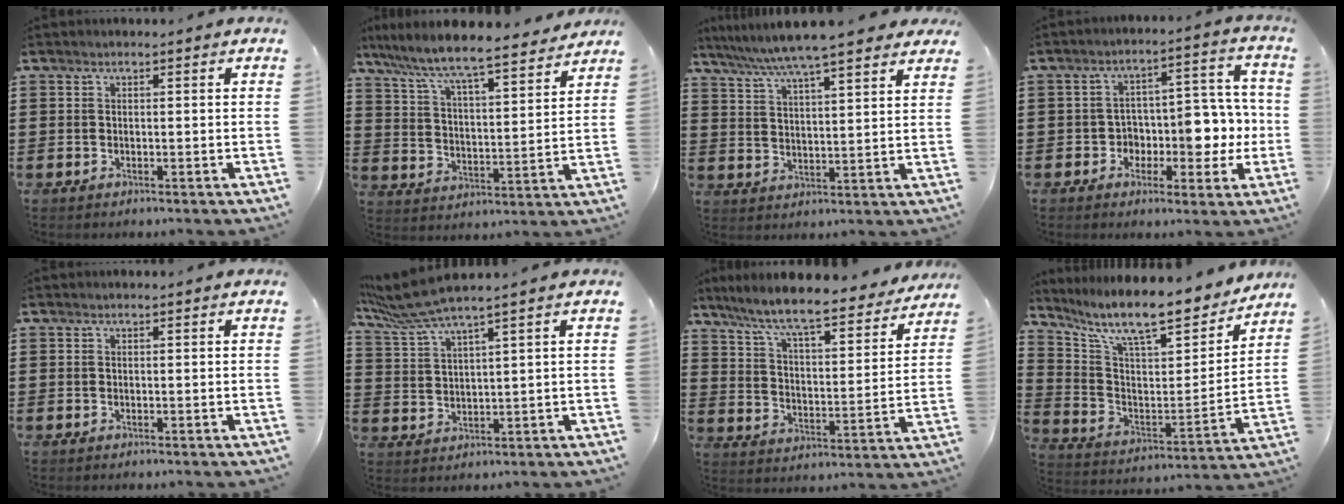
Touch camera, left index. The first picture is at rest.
{"total": 6.5, "force": [6.1, 0.0, 2.3], "torque": [-0.074, -0.047, 0.098]}
{"total": 7.1, "force": [6.3, 0.2, 3.4], "torque": [-0.090, -0.025, 0.107]}
{"total": 6.8, "force": [-1.2, 5.4, 4.0], "torque": [-0.063, 0.001, -0.027]}
{"total": 0.0}
{"total": 6.2, "force": [4.8, 0.4, 3.9], "torque": [-0.108, -0.016, 0.082]}
{"total": 8.4, "force": [7.5, 0.3, 3.9], "torque": [-0.105, -0.053, 0.124]}
{"total": 11.7, "force": [9.7, 2.1, 6.1], "torque": [-0.142, -0.066, 0.162]}